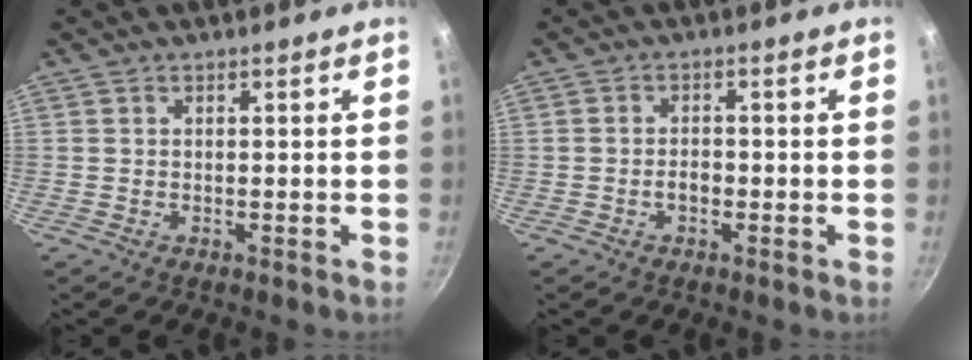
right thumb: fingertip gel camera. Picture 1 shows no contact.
{"total": 2.1, "force": [-0.8, 1.4, 1.4], "torque": [-0.018, 0.014, -0.014]}